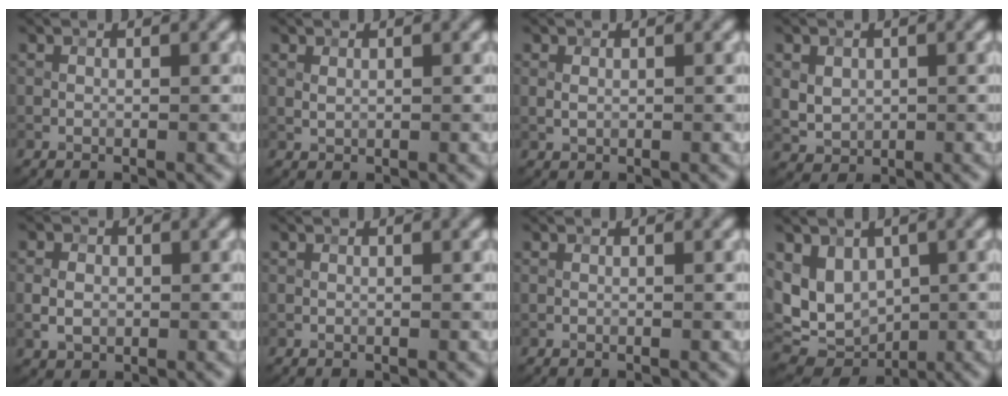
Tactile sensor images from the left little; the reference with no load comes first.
{"total": 0.7, "force": [0.4, 0.5, 0.4], "torque": [-0.013, 0.000, 0.011]}
{"total": 0.9, "force": [0.2, 0.7, 0.5], "torque": [-0.013, 0.001, 0.006]}
{"total": 2.6, "force": [0.5, 2.2, 1.4], "torque": [-0.031, -0.002, 0.013]}
{"total": 2.4, "force": [-0.3, 2.0, 1.4], "torque": [-0.029, -0.001, -0.003]}
{"total": 0.0}
{"total": 0.0}
{"total": 6.1, "force": [1.1, 4.6, 3.8], "torque": [-0.074, -0.013, 0.021]}